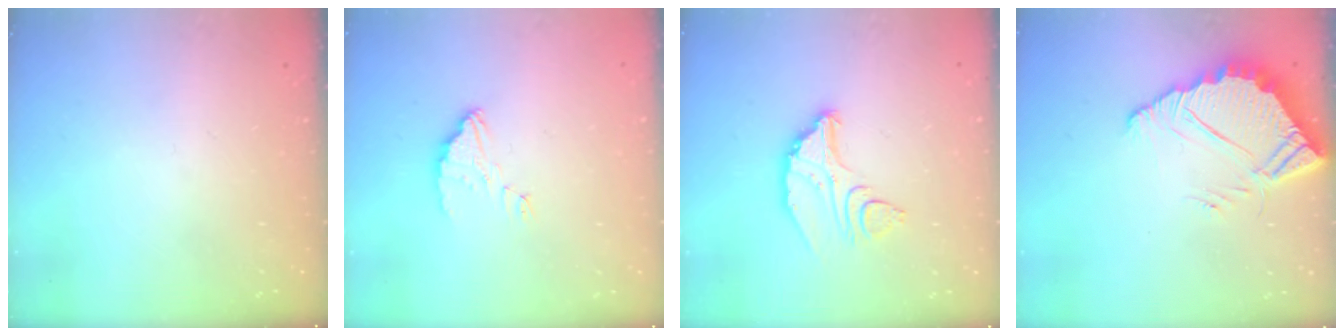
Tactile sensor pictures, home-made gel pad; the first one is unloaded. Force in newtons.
{"total": 2.9, "press": 2.9, "slide": 0.2}
{"total": 9.7, "press": 9.7, "slide": 1.0}
{"total": 6.9, "press": 6.8, "slide": 0.5}